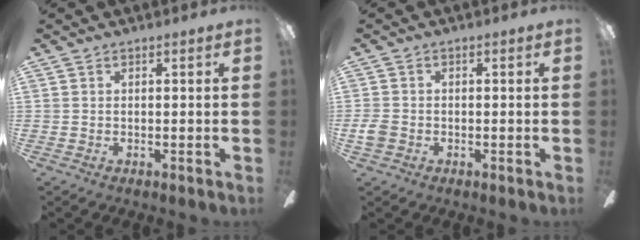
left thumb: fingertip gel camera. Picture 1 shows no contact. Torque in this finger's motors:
{"motor_torque": [-0.18, 0.22, 0.25, -0.28, 0.00]}